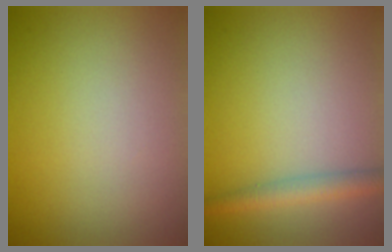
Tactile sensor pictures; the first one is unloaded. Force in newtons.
{"total": 2.4, "press": 2.4, "slide": 0.2}